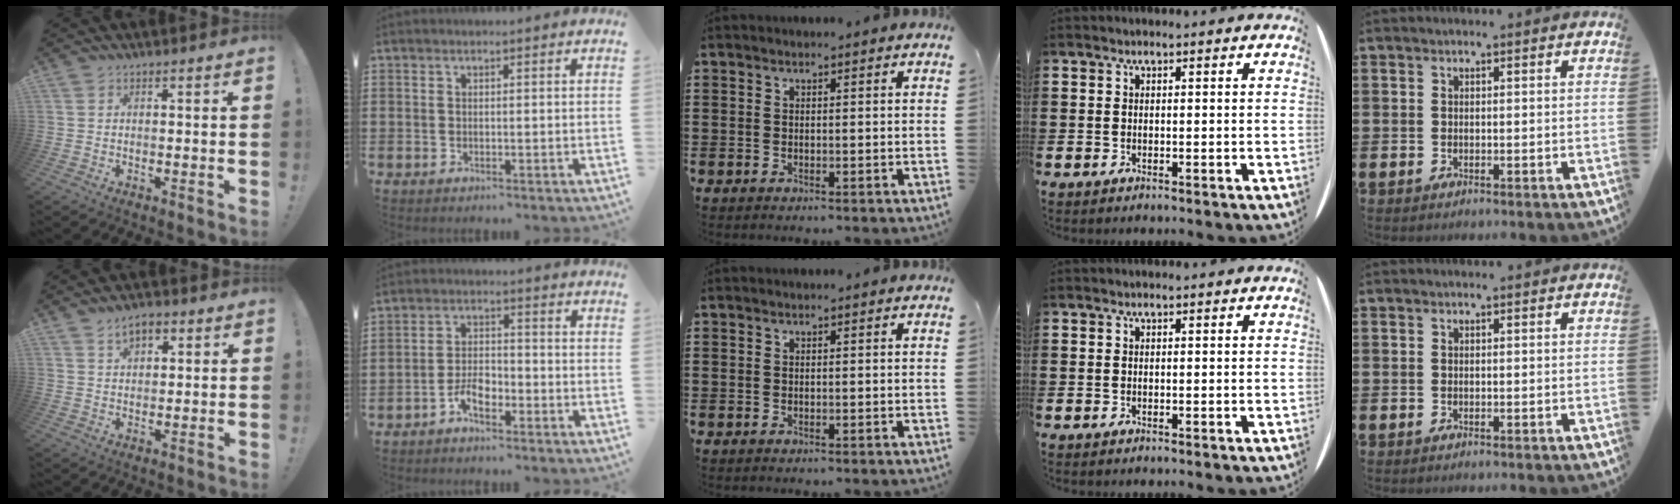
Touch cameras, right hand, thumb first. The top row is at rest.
{"thumb": {"total": 4.9, "force": [2.6, 2.9, 3.0], "torque": [-0.046, -0.004, 0.046]}, "index": {"total": 4.4, "force": [-2.6, 2.0, 2.9], "torque": [-0.072, 0.001, -0.056]}}